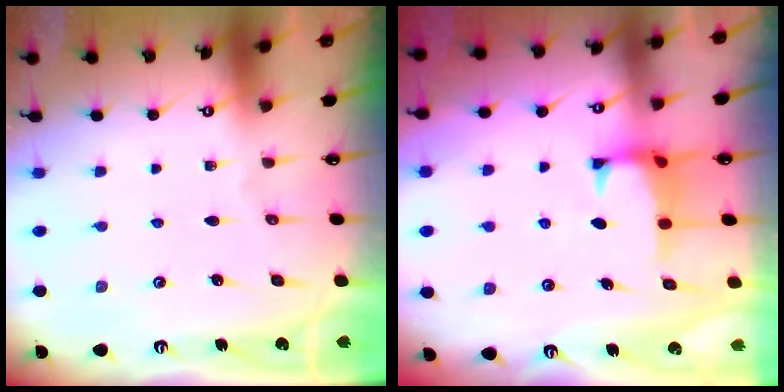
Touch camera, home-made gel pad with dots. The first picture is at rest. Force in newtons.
{"total": 1.0, "press": 0.7, "slide": 0.8}